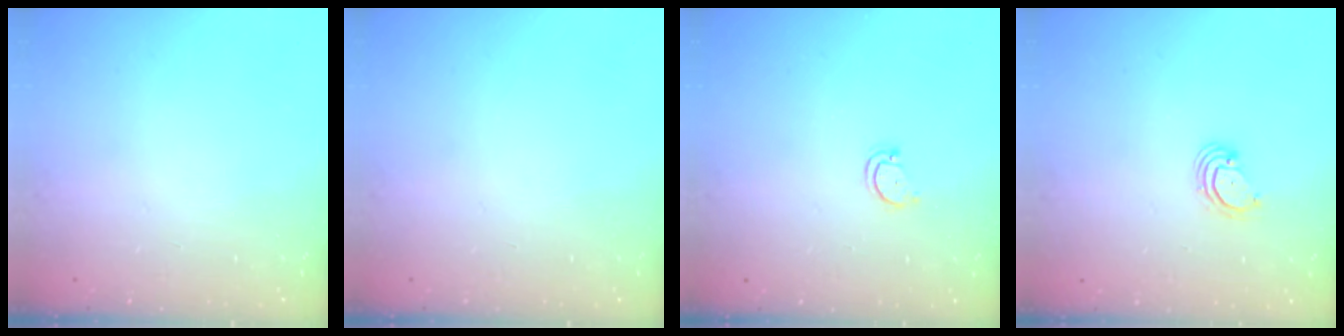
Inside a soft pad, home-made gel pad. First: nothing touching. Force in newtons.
{"total": 0.0}
{"total": 2.9, "press": 2.9, "slide": 0.4}
{"total": 3.0, "press": 3.0, "slide": 0.3}